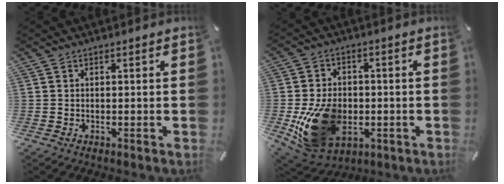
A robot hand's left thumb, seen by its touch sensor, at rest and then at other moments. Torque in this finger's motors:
{"motor_torque": [1.31, 2.17, 0.33, 0.11, 0.48]}